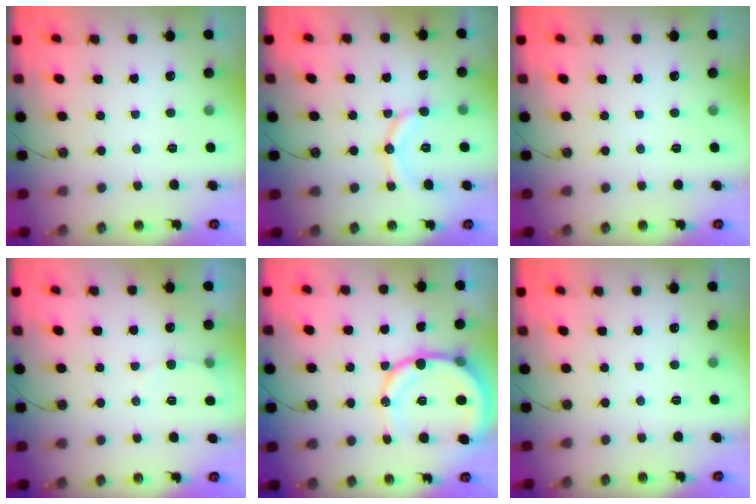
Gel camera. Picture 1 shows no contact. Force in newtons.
{"total": 10.6, "press": 10.6, "slide": 0.7}
{"total": 0.0}
{"total": 4.3, "press": 4.2, "slide": 1.1}
{"total": 15.3, "press": 15.0, "slide": 2.9}
{"total": 0.0}